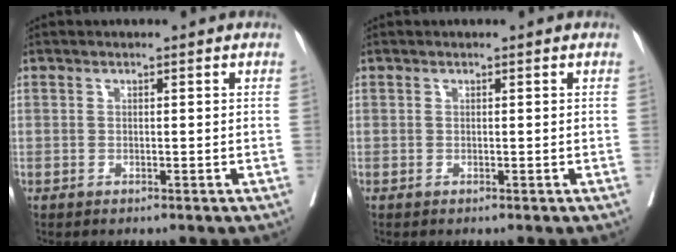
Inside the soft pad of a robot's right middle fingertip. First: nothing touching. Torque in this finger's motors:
{"motor_torque": [-0.12, -0.40, 0.05, 0.00]}